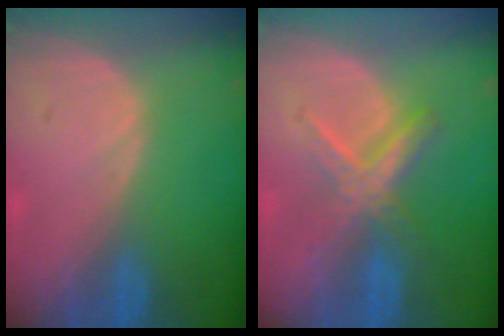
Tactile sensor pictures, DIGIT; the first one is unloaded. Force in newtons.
{"total": 5.6, "press": 5.5, "slide": 1.2}